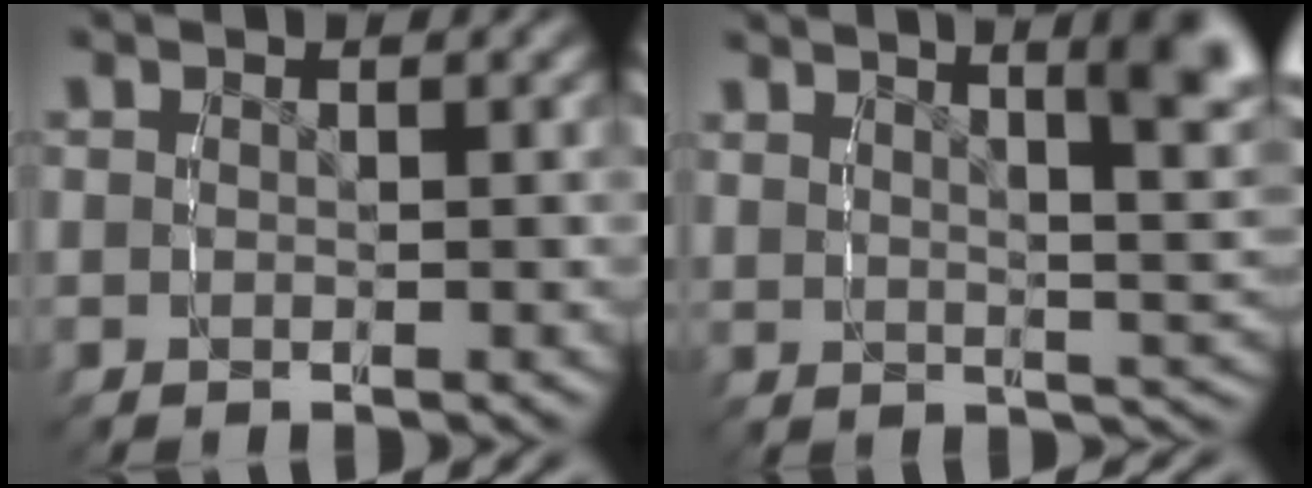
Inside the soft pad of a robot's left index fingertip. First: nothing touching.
{"total": 9.3, "force": [5.0, 2.9, 7.3], "torque": [-0.074, 0.012, 0.078]}